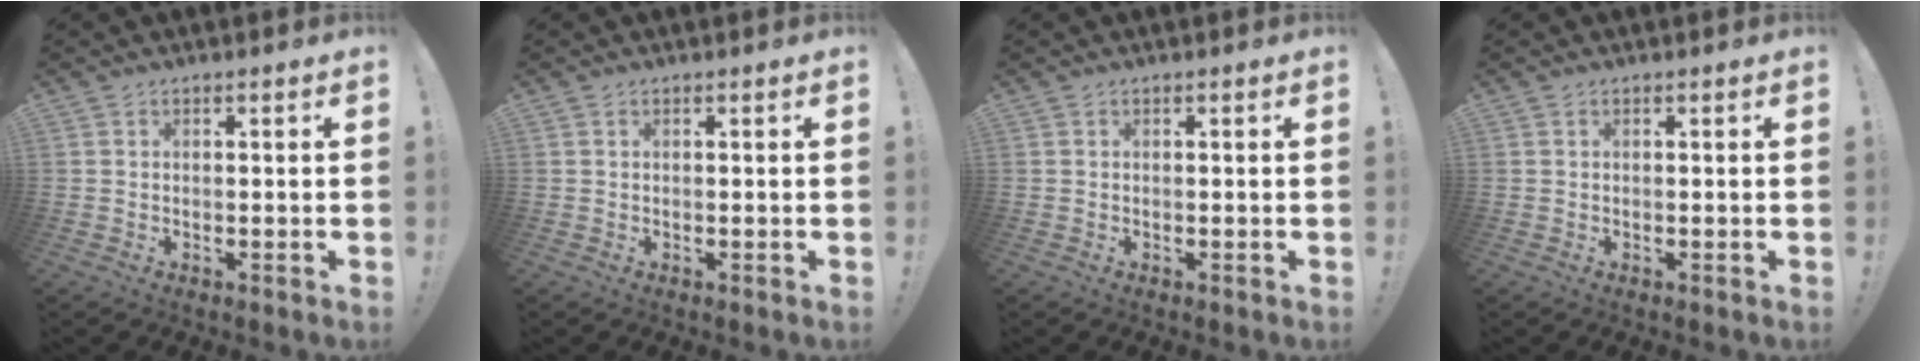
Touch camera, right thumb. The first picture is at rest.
{"total": 0.0}
{"total": 0.0}
{"total": 0.0}